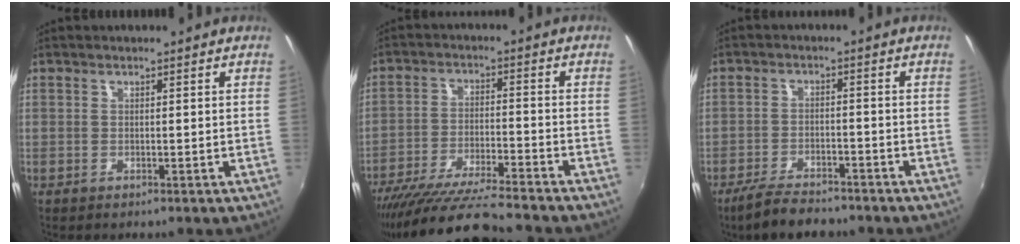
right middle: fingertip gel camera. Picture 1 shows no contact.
{"total": 14.6, "force": [-13.1, 0.4, 6.5], "torque": [-0.139, -0.026, -0.223]}
{"total": 7.5, "force": [-6.2, 2.4, 3.4], "torque": [-0.088, -0.011, -0.108]}